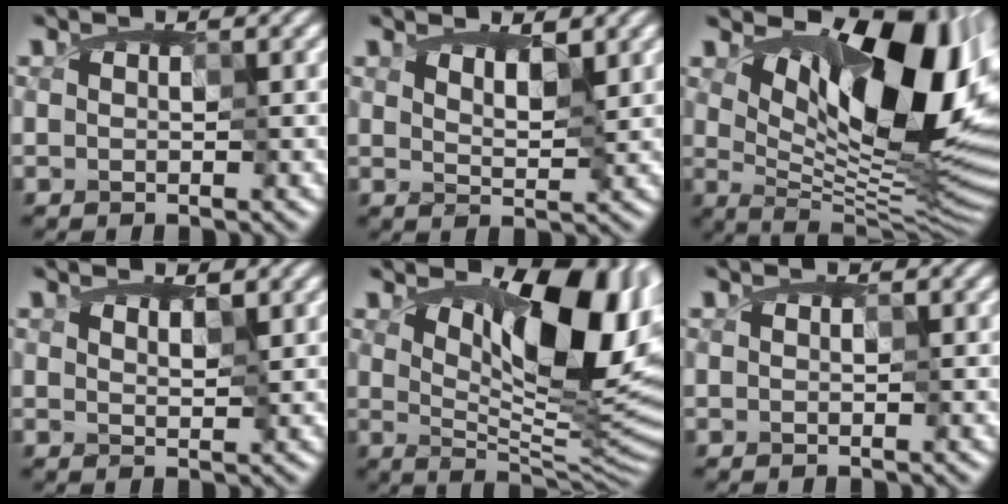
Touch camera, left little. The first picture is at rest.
{"total": 2.0, "force": [1.1, 0.9, 1.5], "torque": [-0.031, -0.001, 0.012]}
{"total": 14.6, "force": [3.4, 7.2, 12.3], "torque": [-0.162, -0.011, 0.061]}
{"total": 1.3, "force": [0.8, 0.6, 0.9], "torque": [-0.016, 0.001, 0.008]}
{"total": 12.1, "force": [3.6, 5.3, 10.3], "torque": [-0.146, -0.012, 0.071]}
{"total": 0.0}